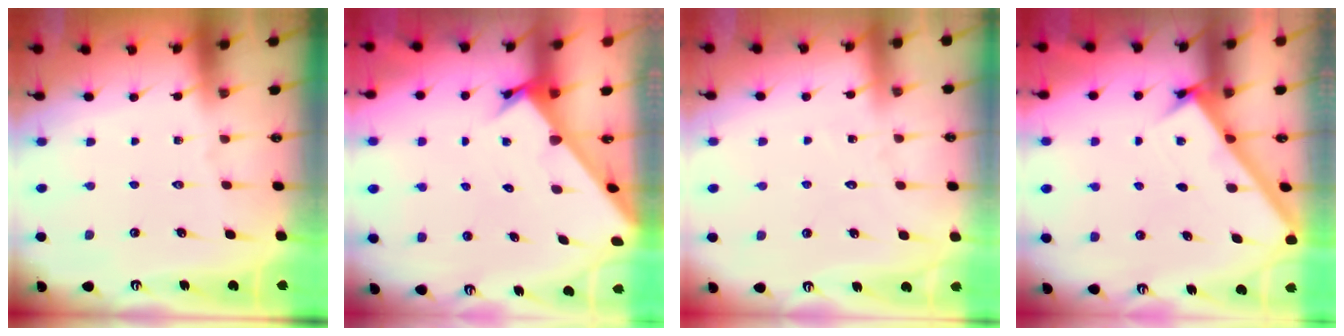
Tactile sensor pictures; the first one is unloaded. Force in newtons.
{"total": 2.1, "press": 2.1, "slide": 0.2}
{"total": 5.0, "press": 5.0, "slide": 0.3}
{"total": 3.2, "press": 3.2, "slide": 0.2}